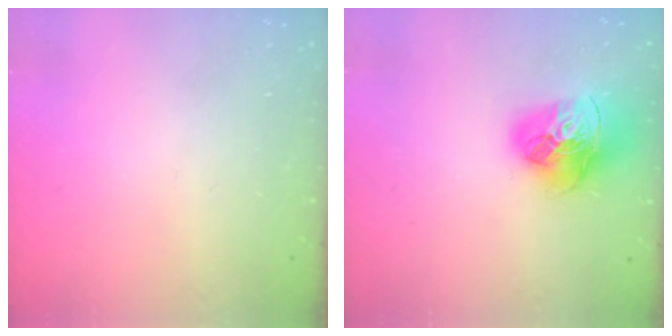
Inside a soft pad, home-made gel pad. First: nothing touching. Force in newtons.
{"total": 18.6, "press": 18.5, "slide": 2.1}